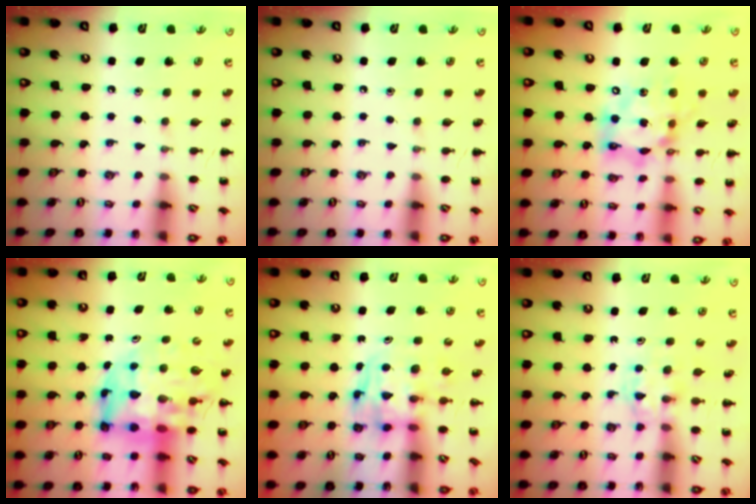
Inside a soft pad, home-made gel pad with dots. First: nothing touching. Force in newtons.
{"total": 0.0}
{"total": 14.5, "press": 14.0, "slide": 3.6}
{"total": 11.1, "press": 10.6, "slide": 3.5}
{"total": 2.7, "press": 2.7, "slide": 0.2}
{"total": 2.6, "press": 2.4, "slide": 1.1}